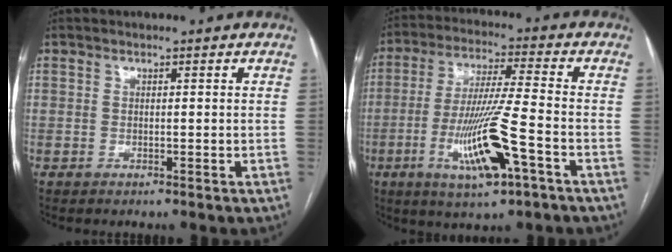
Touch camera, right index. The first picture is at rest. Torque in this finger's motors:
{"motor_torque": [1.98, -0.12, 0.37, 0.21]}